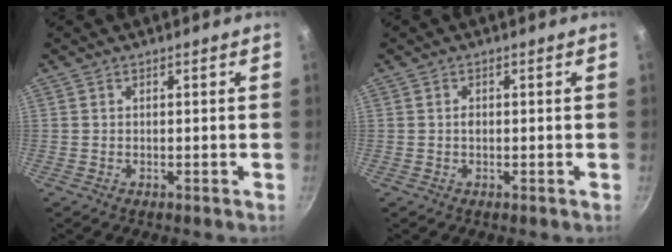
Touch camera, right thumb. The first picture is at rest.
{"total": 1.0, "force": [0.0, 0.7, 0.7], "torque": [-0.009, 0.002, -0.003]}